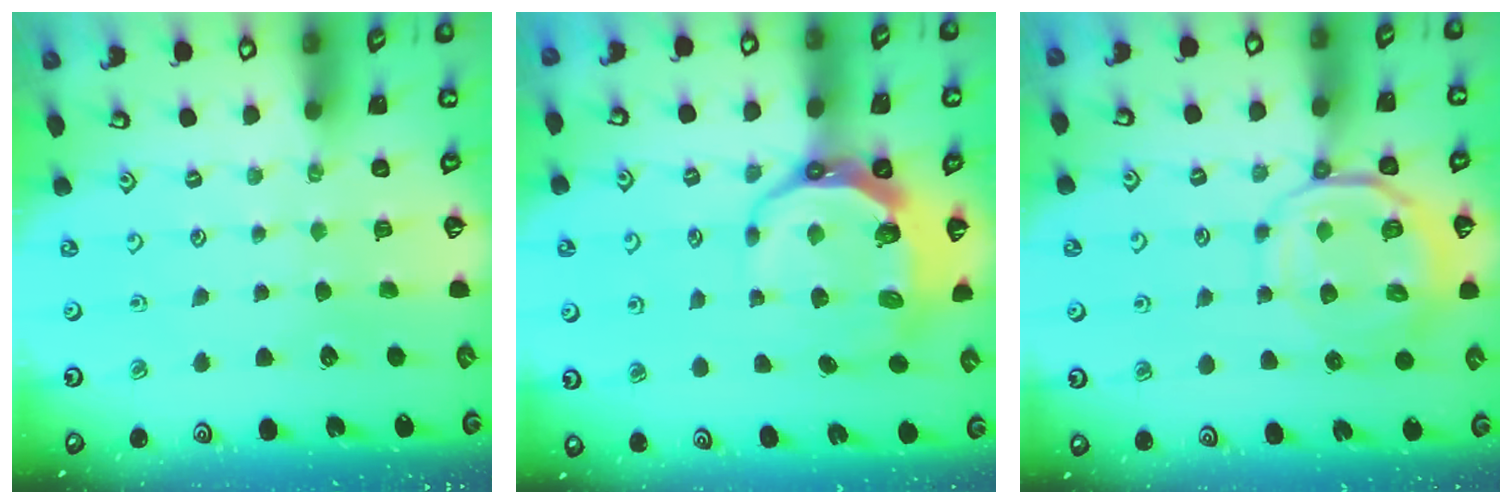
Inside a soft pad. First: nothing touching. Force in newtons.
{"total": 11.1, "press": 10.3, "slide": 4.2}
{"total": 10.9, "press": 10.7, "slide": 2.1}